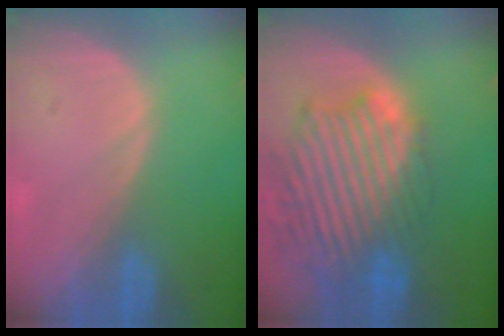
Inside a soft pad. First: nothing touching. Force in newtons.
{"total": 13.9, "press": 11.8, "slide": 7.3}